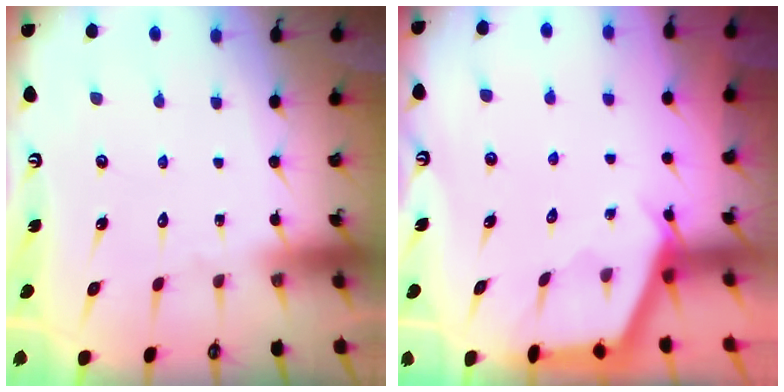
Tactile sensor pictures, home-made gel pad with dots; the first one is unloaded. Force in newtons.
{"total": 2.8, "press": 2.8, "slide": 0.3}